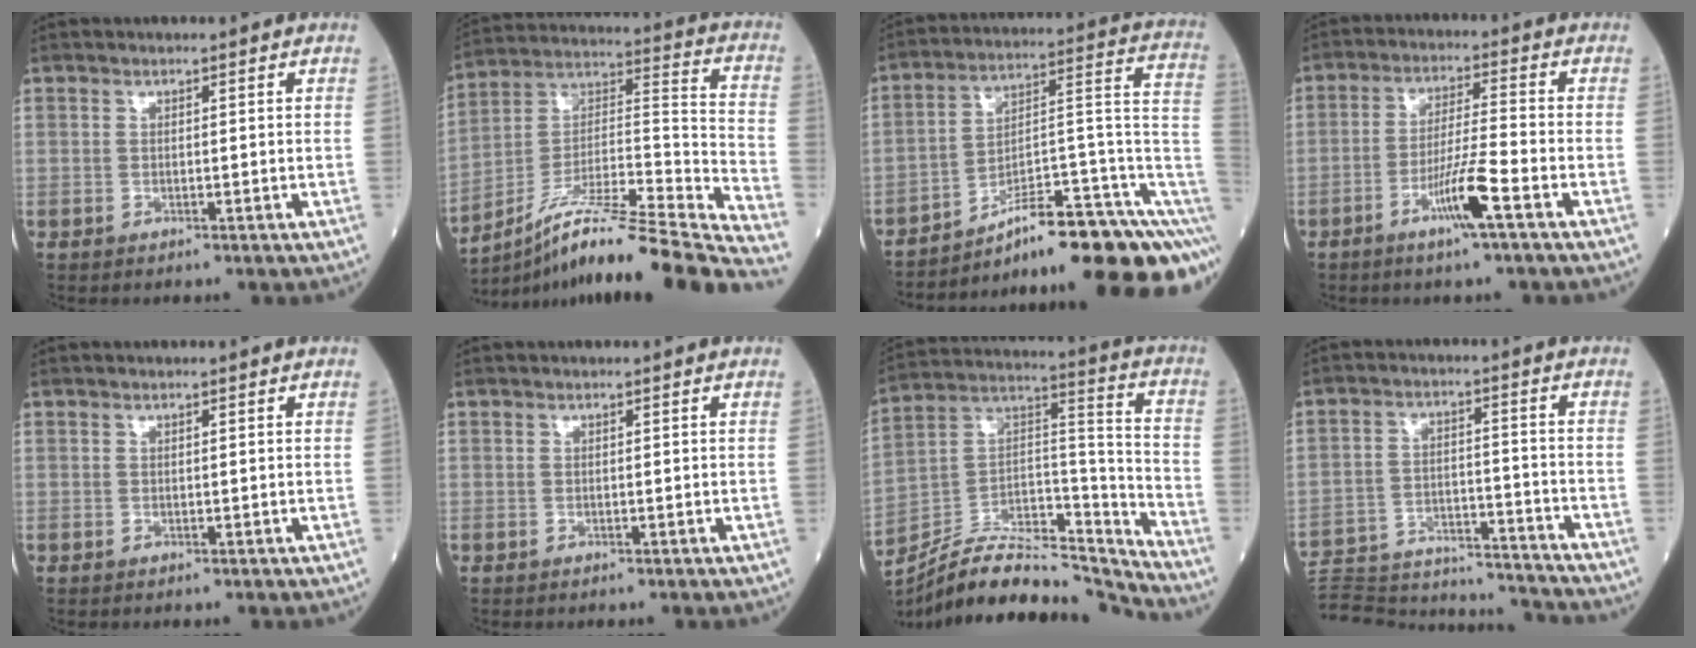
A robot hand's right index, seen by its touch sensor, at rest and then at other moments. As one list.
[{"total": 27.3, "force": [-22.4, -0.3, 15.6], "torque": [-0.195, -0.007, -0.362]}, {"total": 21.7, "force": [-14.6, 2.4, 15.8], "torque": [-0.130, 0.051, -0.213]}, {"total": 7.4, "force": [-3.8, -0.5, 6.3], "torque": [-0.123, -0.007, -0.072]}, {"total": 0.0}, {"total": 0.0}, {"total": 20.7, "force": [-19.7, 2.7, 6.1], "torque": [-0.113, 0.044, -0.330]}, {"total": 22.2, "force": [-21.4, 2.3, 5.3], "torque": [-0.116, -0.009, -0.310]}]